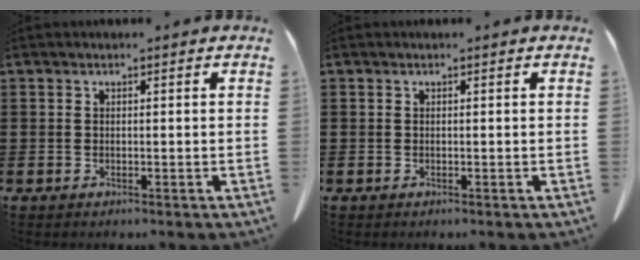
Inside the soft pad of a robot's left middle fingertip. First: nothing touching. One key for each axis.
{"total": 0.0}